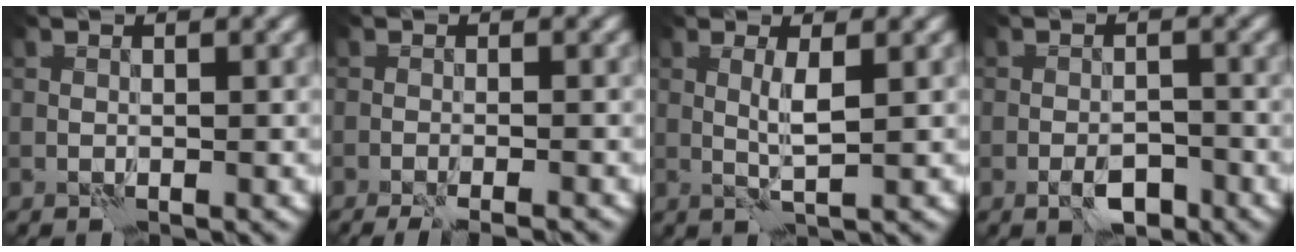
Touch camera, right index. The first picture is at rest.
{"total": 4.4, "force": [-3.7, 0.8, 2.3], "torque": [-0.034, -0.001, -0.051]}
{"total": 1.9, "force": [0.6, 0.0, 1.8], "torque": [-0.041, 0.000, 0.009]}
{"total": 3.1, "force": [-1.9, 1.3, 2.1], "torque": [-0.030, 0.003, -0.033]}